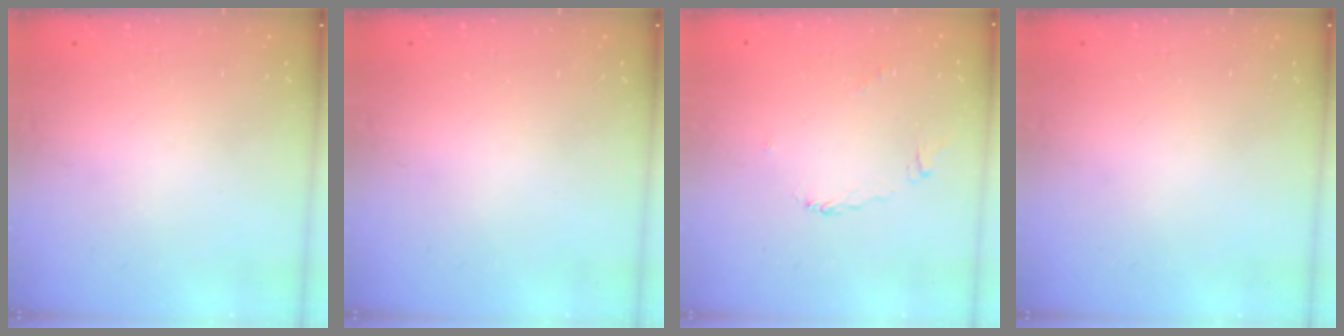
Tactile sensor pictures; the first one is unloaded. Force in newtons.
{"total": 0.0}
{"total": 2.3, "press": 2.2, "slide": 0.7}
{"total": 0.0}